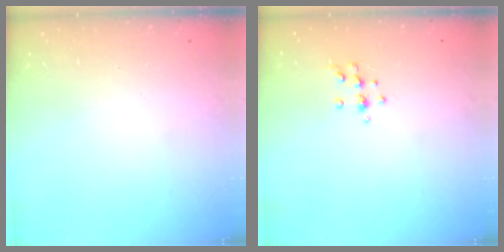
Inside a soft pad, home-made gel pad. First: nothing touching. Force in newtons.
{"total": 7.0, "press": 7.0, "slide": 0.6}